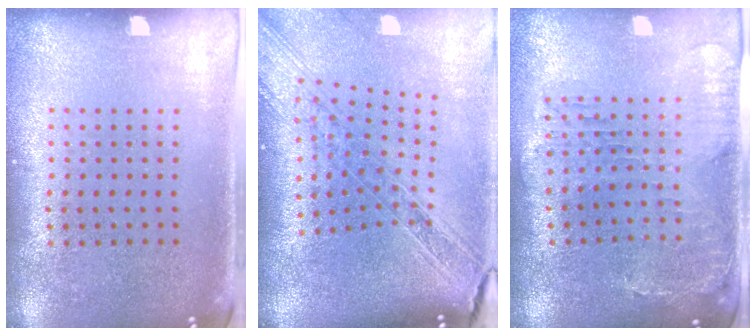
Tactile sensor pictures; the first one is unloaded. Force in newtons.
{"total": 2.3, "press": 1.9, "slide": 1.3}
{"total": 0.6, "press": 0.5, "slide": 0.3}